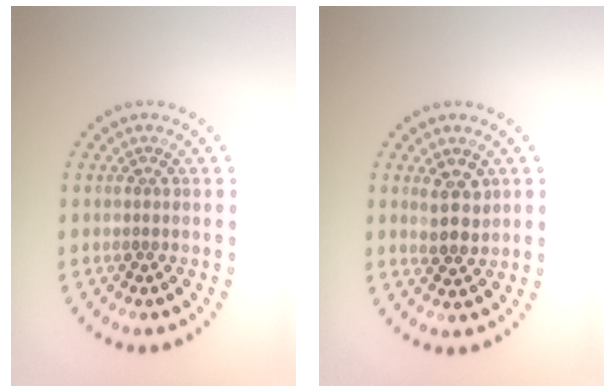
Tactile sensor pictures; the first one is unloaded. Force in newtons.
{"total": 2.4, "press": 2.3, "slide": 0.7}